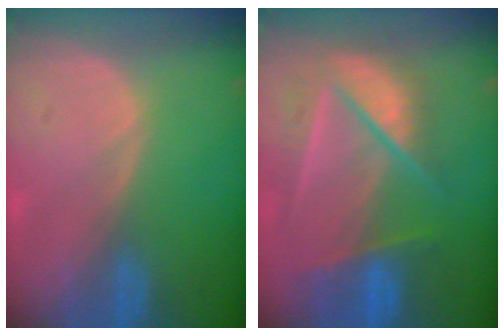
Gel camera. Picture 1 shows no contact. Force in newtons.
{"total": 9.7, "press": 8.2, "slide": 5.1}